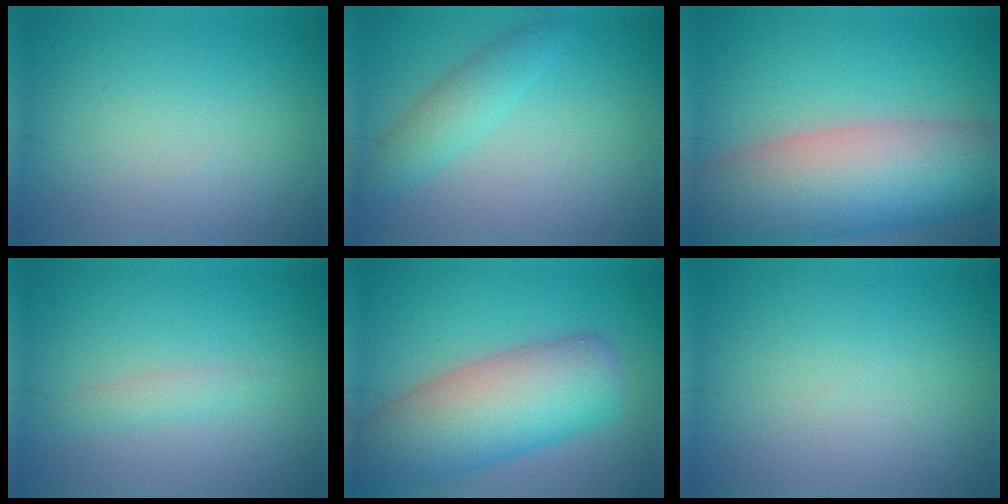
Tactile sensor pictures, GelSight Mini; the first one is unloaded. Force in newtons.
{"total": 2.5, "press": 2.5, "slide": 0.2}
{"total": 14.1, "press": 14.1, "slide": 0.7}
{"total": 1.3, "press": 1.3, "slide": 0.0}
{"total": 10.6, "press": 10.6, "slide": 0.6}
{"total": 0.0}